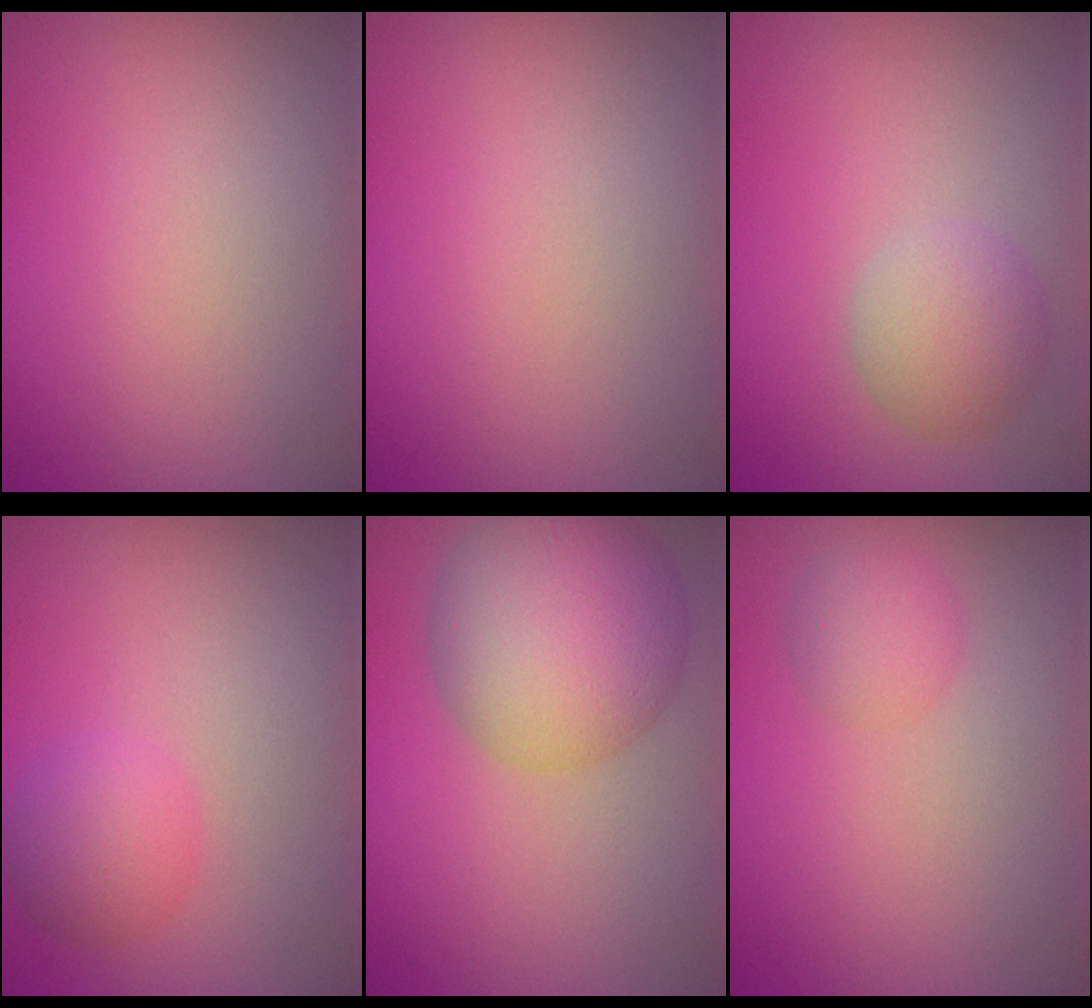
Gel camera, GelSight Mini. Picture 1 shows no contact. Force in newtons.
{"total": 0.0}
{"total": 2.7, "press": 2.7, "slide": 0.2}
{"total": 2.8, "press": 2.8, "slide": 0.1}
{"total": 8.1, "press": 8.1, "slide": 0.3}
{"total": 1.9, "press": 1.9, "slide": 0.0}